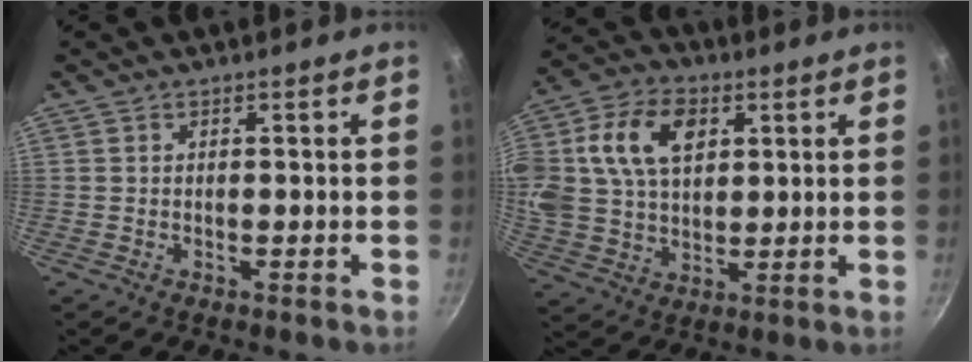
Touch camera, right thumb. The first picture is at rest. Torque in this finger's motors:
{"motor_torque": [1.32, 3.69, 1.19, -0.04, 0.24]}